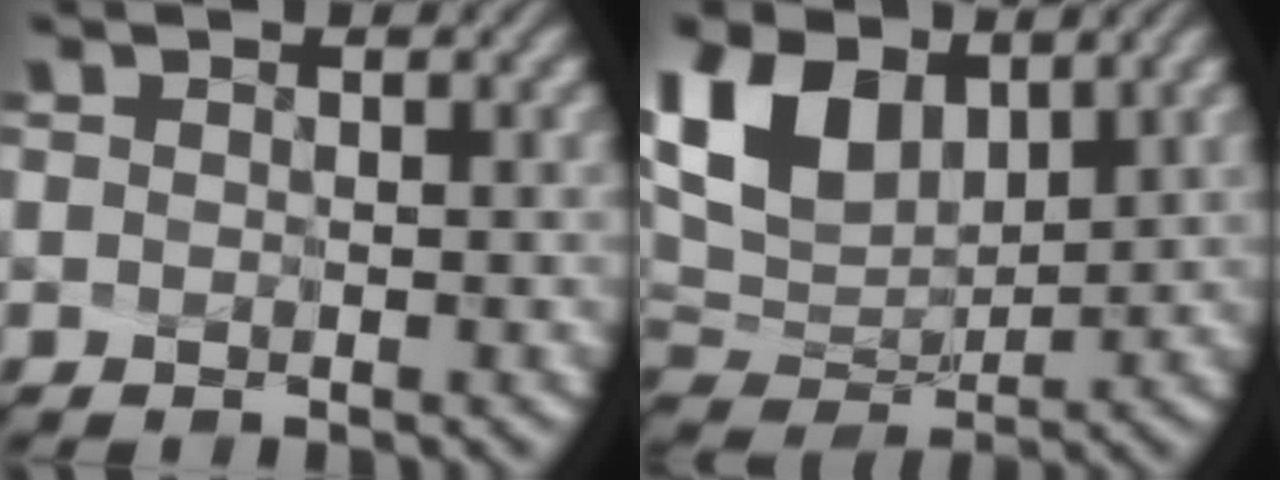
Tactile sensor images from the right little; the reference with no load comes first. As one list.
[{"total": 7.2, "force": [3.5, 4.5, 4.4], "torque": [-0.116, 0.007, 0.074]}]